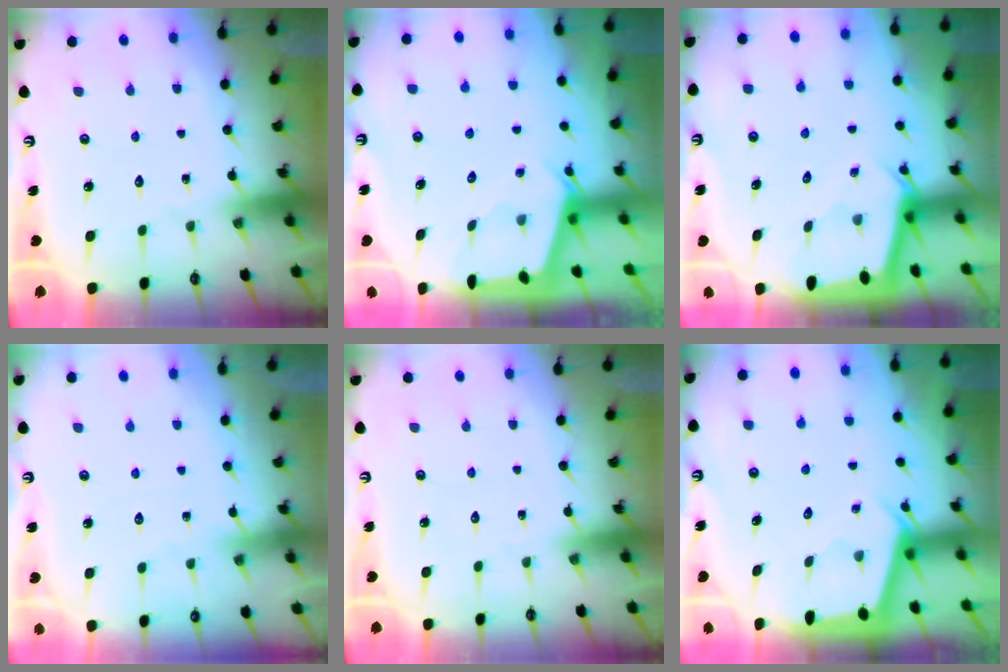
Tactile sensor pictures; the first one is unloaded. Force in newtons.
{"total": 2.4, "press": 2.4, "slide": 0.3}
{"total": 2.3, "press": 2.3, "slide": 0.2}
{"total": 2.4, "press": 2.4, "slide": 0.3}
{"total": 0.0}
{"total": 2.3, "press": 2.3, "slide": 0.2}